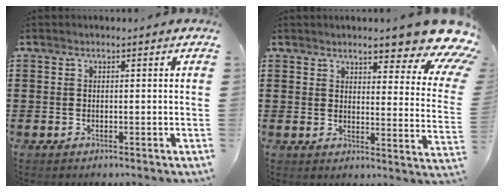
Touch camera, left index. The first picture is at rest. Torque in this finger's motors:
{"motor_torque": [1.45, -0.69, 0.73, 0.17]}